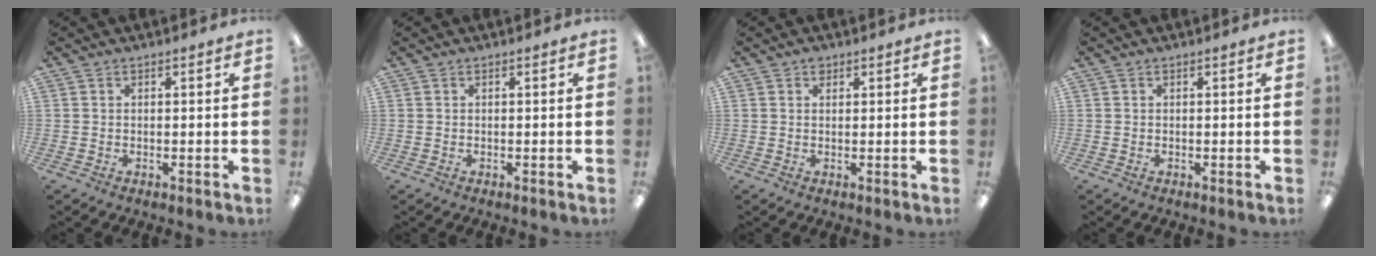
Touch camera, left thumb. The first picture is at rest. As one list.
[{"total": 0.0}, {"total": 1.4, "force": [1.0, 0.8, 0.6], "torque": [-0.005, -0.002, 0.016]}, {"total": 0.0}]